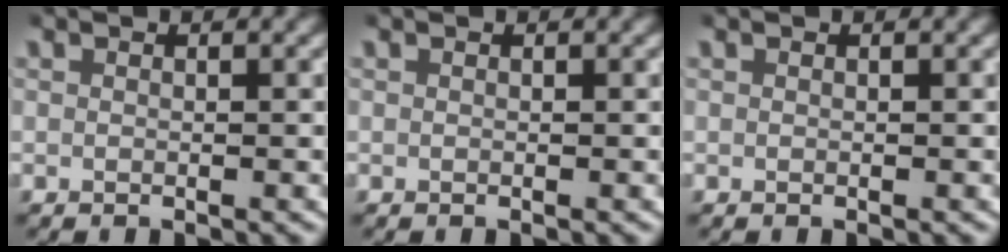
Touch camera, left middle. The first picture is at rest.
{"total": 0.0}
{"total": 0.0}